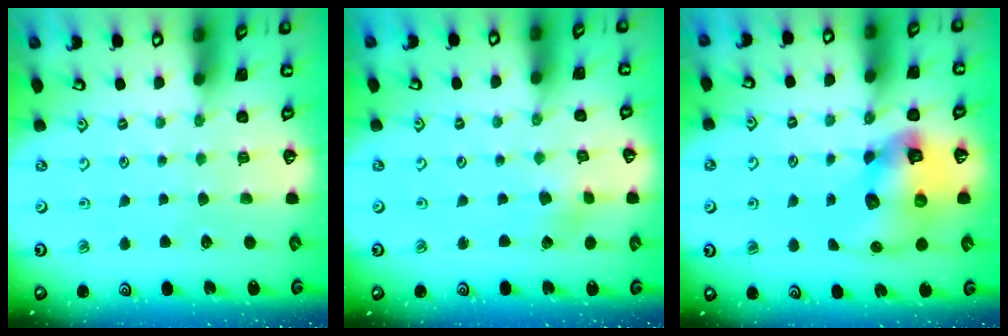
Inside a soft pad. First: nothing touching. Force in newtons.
{"total": 2.0, "press": 2.0, "slide": 0.3}
{"total": 13.2, "press": 13.1, "slide": 1.8}